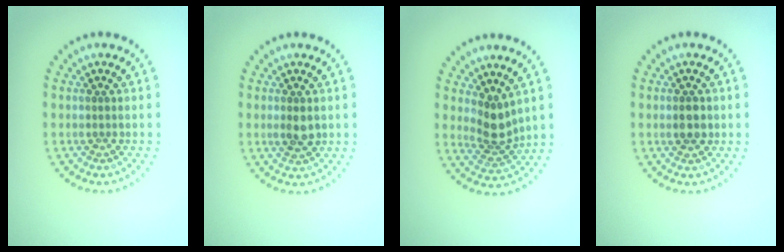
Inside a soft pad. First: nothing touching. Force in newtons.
{"total": 1.8, "press": 1.8, "slide": 0.3}
{"total": 2.9, "press": 2.2, "slide": 2.0}
{"total": 1.8, "press": 1.8, "slide": 0.2}